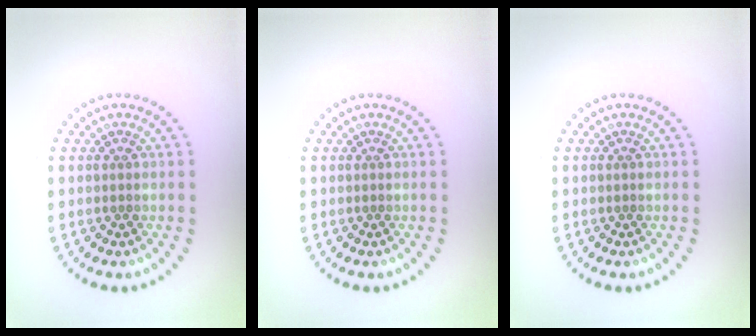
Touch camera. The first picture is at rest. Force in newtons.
{"total": 0.0}
{"total": 0.0}